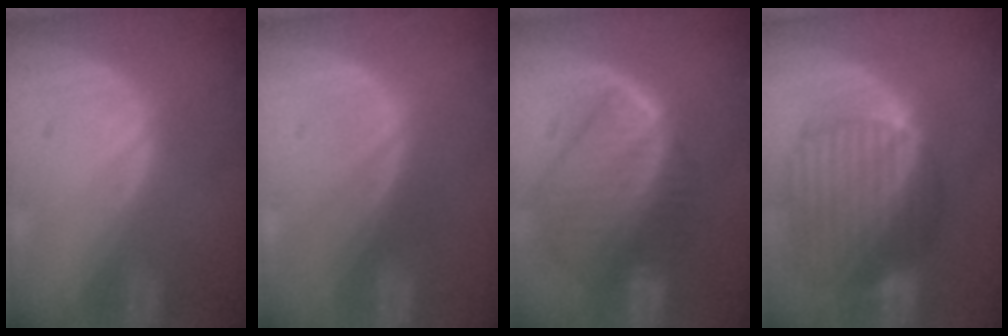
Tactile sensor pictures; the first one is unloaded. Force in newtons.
{"total": 0.0}
{"total": 10.0, "press": 8.7, "slide": 4.9}
{"total": 10.6, "press": 9.0, "slide": 5.5}